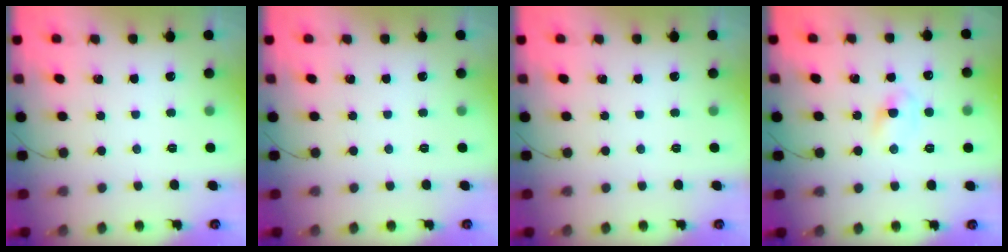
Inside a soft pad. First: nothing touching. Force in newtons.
{"total": 0.0}
{"total": 0.0}
{"total": 4.0, "press": 3.7, "slide": 1.5}